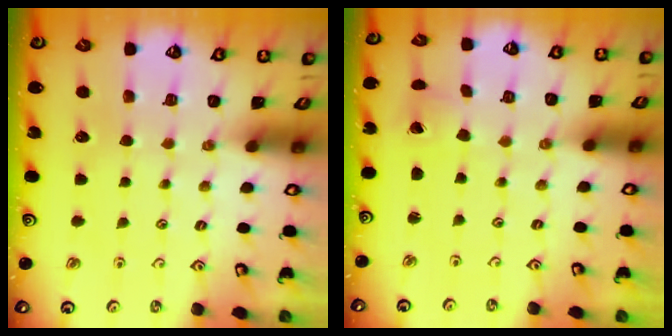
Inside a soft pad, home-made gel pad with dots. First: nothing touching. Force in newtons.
{"total": 0.7, "press": 0.7, "slide": 0.0}